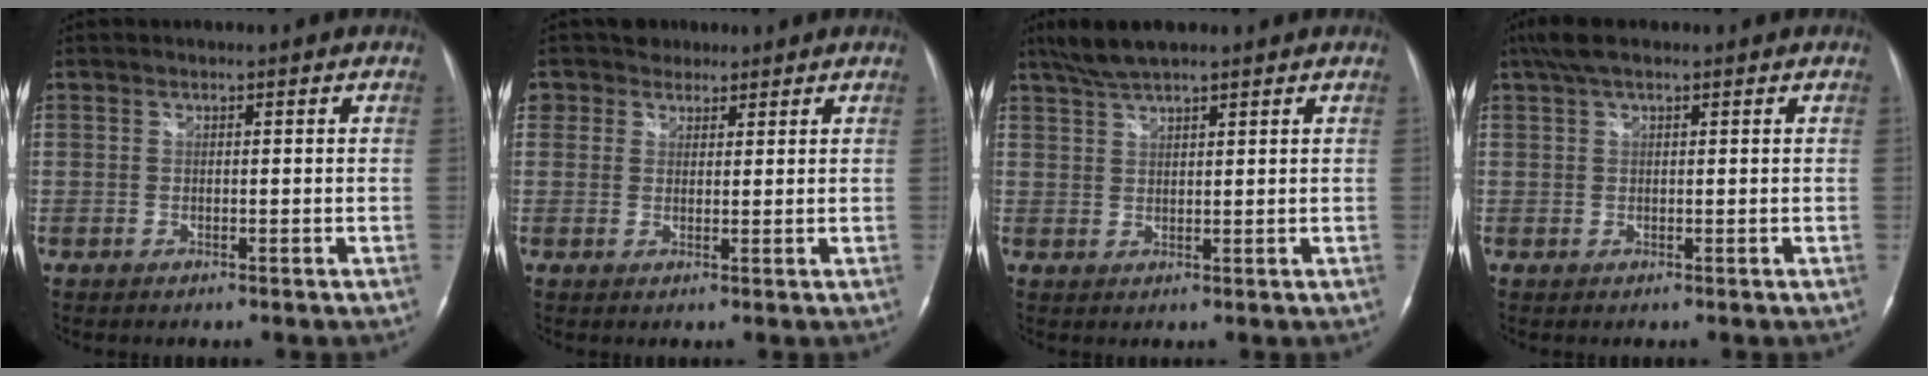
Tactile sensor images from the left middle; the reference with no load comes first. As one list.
[{"total": 3.3, "force": [2.2, 2.5, -0.2], "torque": [0.006, 0.014, 0.033]}, {"total": 5.6, "force": [4.5, 0.8, 3.2], "torque": [-0.069, 0.018, 0.085]}, {"total": 4.2, "force": [2.9, 1.2, 2.8], "torque": [-0.063, 0.028, 0.054]}]